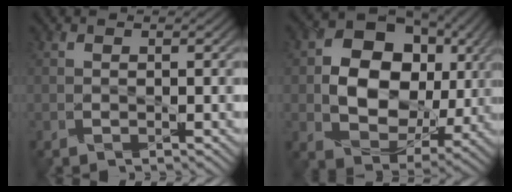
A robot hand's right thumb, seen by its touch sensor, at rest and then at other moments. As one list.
[{"total": 12.9, "force": [1.5, 10.0, 8.0], "torque": [-0.149, -0.010, 0.024]}]